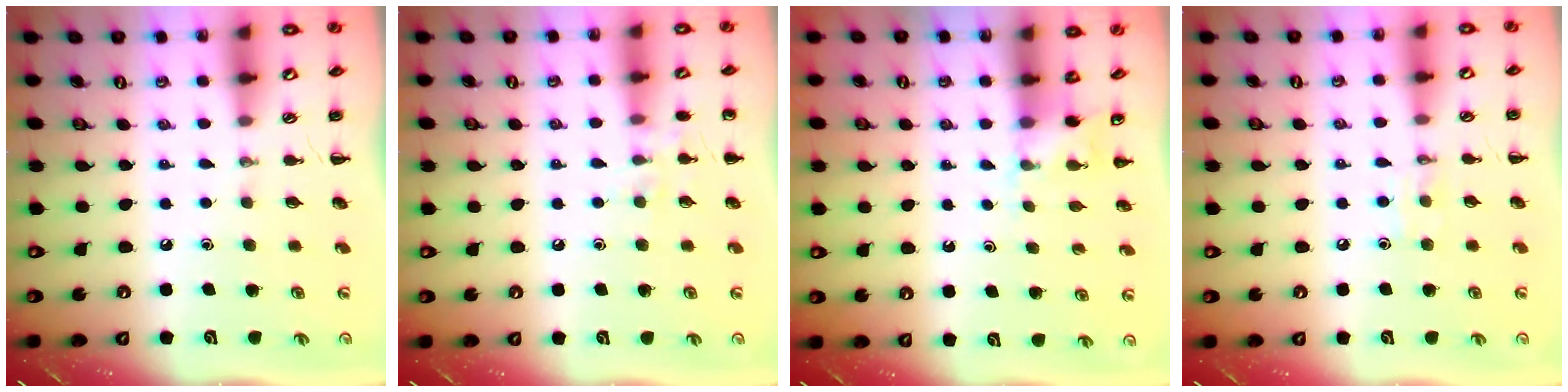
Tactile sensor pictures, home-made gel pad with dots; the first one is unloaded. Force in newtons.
{"total": 6.3, "press": 6.2, "slide": 1.2}
{"total": 3.7, "press": 3.5, "slide": 1.1}
{"total": 4.8, "press": 4.6, "slide": 1.3}